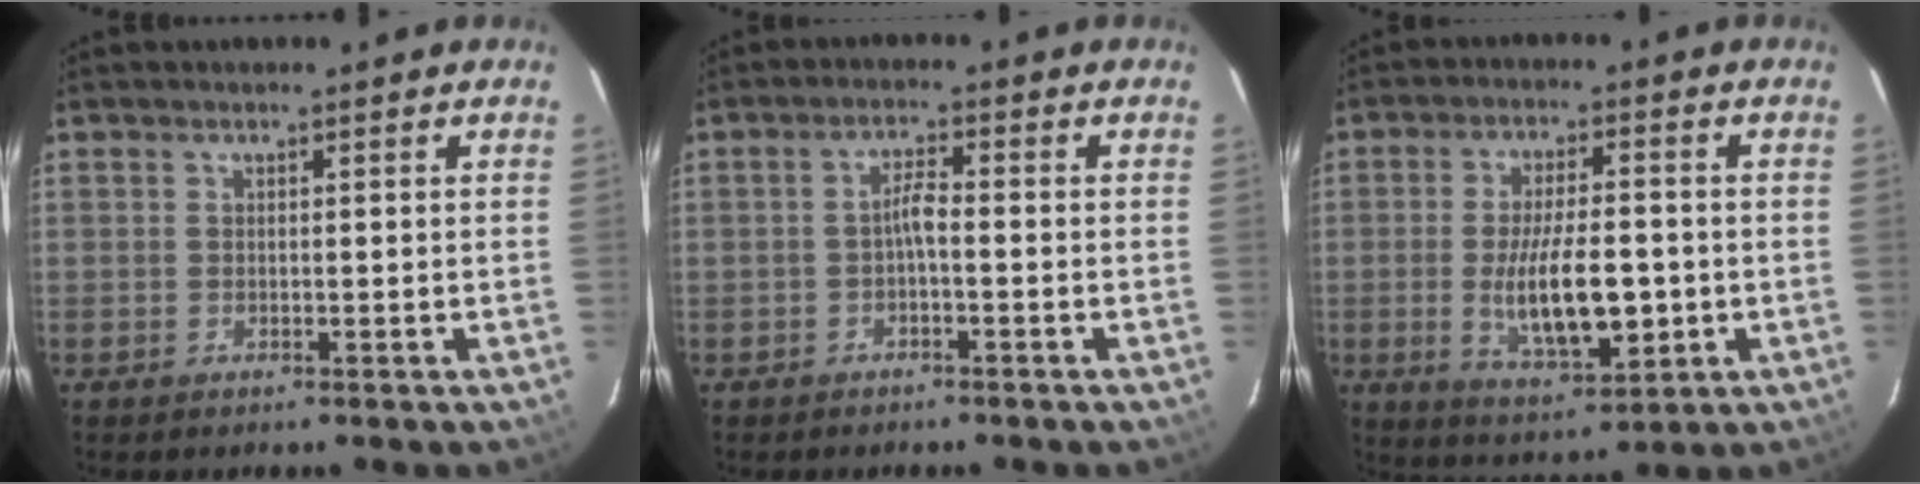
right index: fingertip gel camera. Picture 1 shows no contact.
{"total": 2.3, "force": [-1.0, 0.3, 2.1], "torque": [-0.042, 0.009, -0.020]}
{"total": 12.6, "force": [-2.1, 4.5, 11.5], "torque": [-0.216, -0.017, -0.026]}